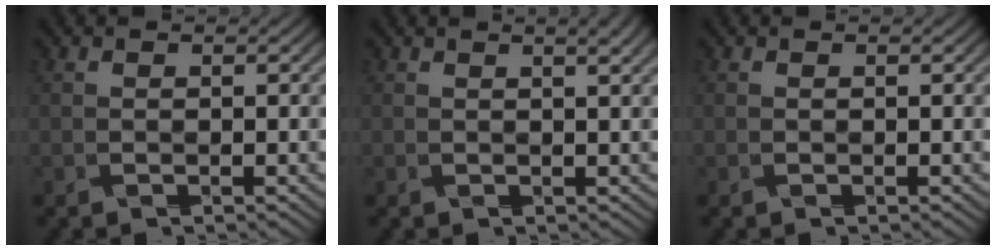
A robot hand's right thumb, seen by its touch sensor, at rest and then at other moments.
{"total": 1.7, "force": [0.7, 0.4, 1.5], "torque": [-0.033, -0.001, 0.017]}
{"total": 0.0}